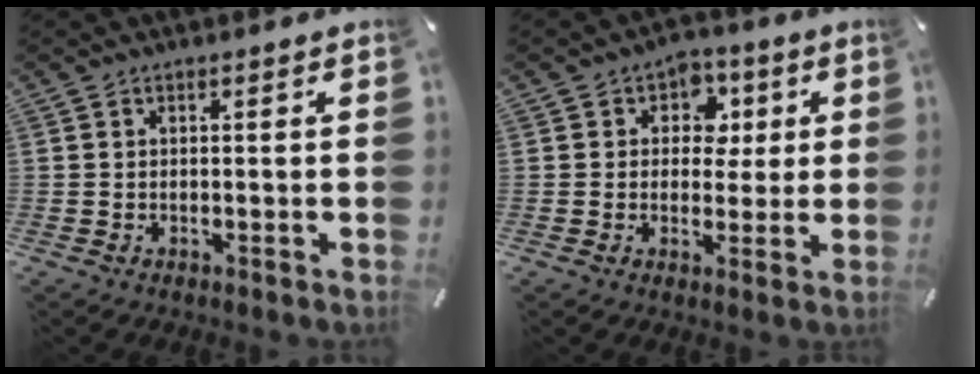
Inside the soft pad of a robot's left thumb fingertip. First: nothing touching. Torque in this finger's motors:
{"motor_torque": [0.53, 0.61, 0.41, -0.44, 0.12]}